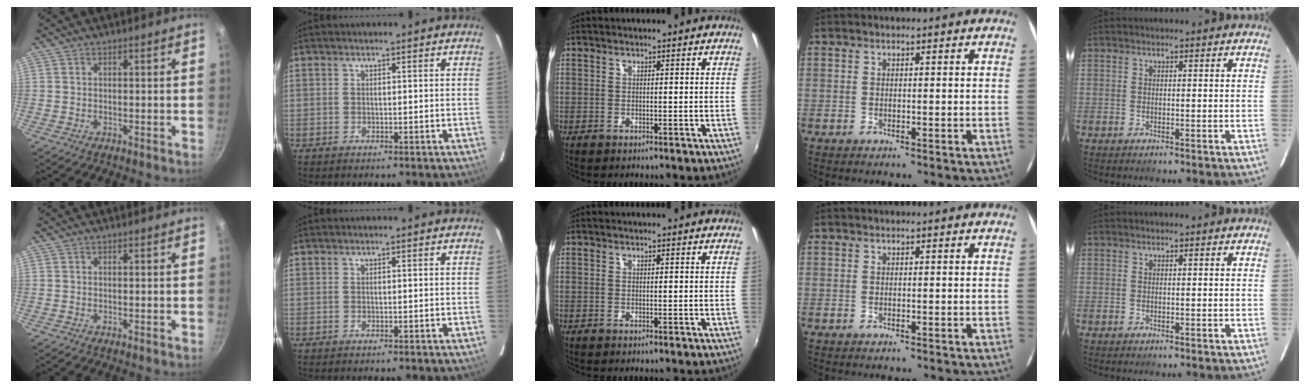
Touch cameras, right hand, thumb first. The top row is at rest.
{}